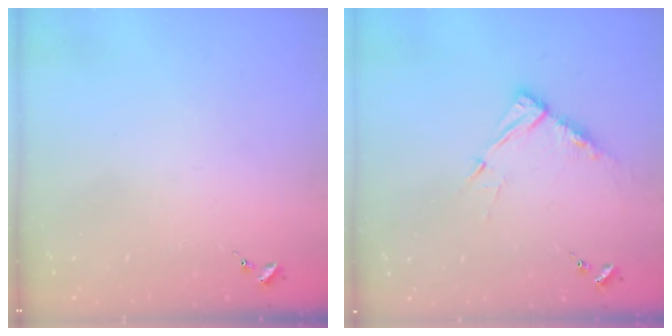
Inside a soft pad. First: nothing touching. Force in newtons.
{"total": 9.4, "press": 9.4, "slide": 0.6}